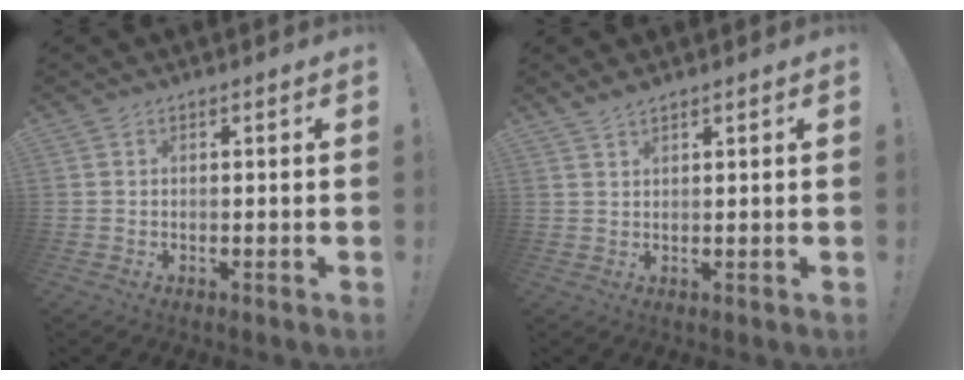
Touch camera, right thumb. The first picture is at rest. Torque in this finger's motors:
{"motor_torque": [-0.97, 2.94, 0.38, 0.57, 0.09]}